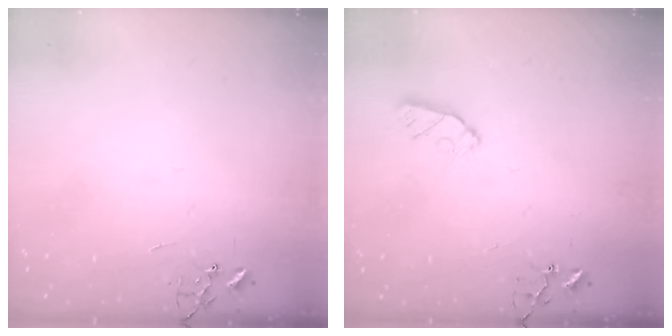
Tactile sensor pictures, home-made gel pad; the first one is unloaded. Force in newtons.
{"total": 4.5, "press": 4.5, "slide": 0.6}